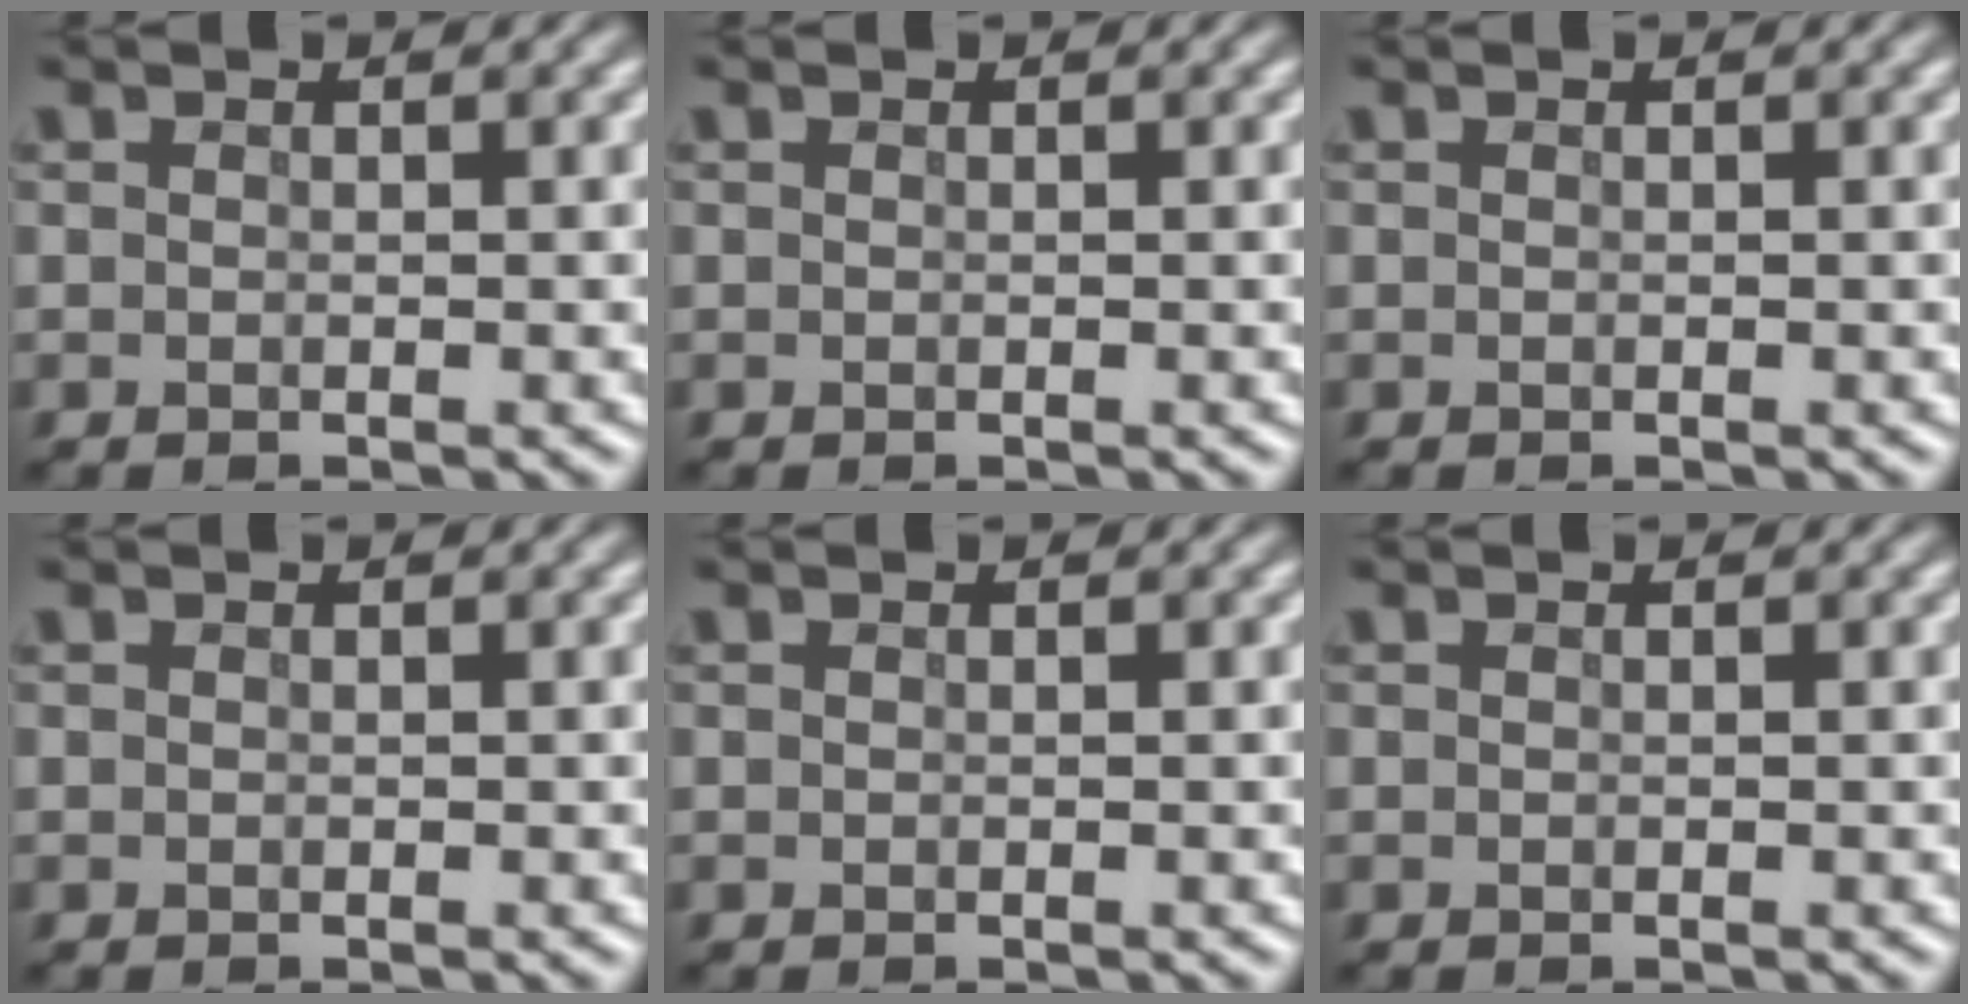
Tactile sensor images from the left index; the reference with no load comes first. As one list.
[{"total": 0.0}, {"total": 0.0}, {"total": 0.0}, {"total": 0.0}, {"total": 0.0}]